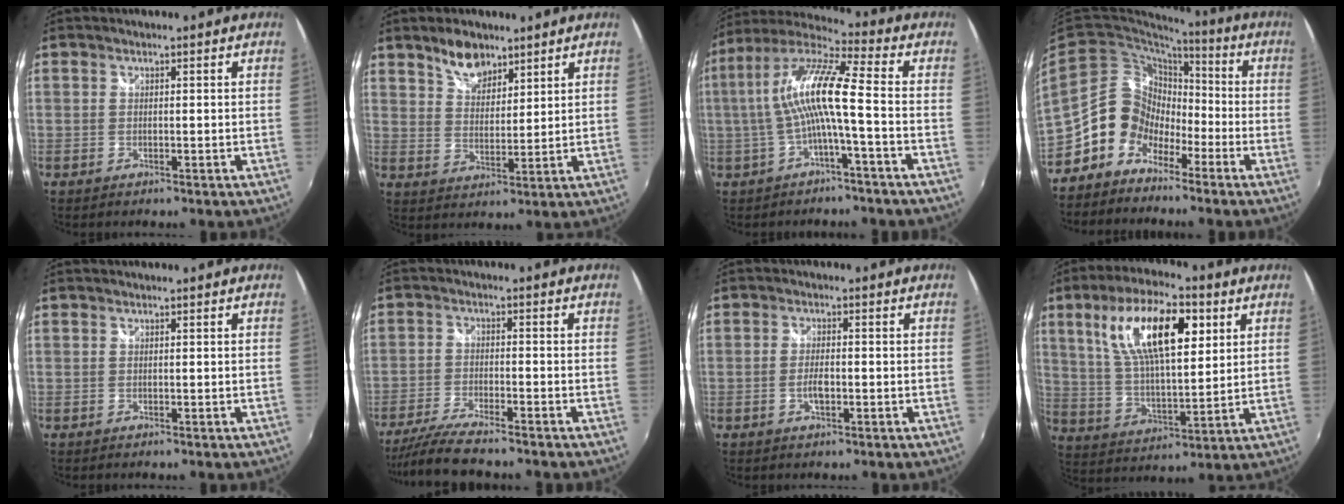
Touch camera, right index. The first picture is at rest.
{"total": 6.9, "force": [5.2, 3.5, 3.0], "torque": [-0.043, 0.008, 0.095]}
{"total": 12.2, "force": [-1.6, 0.8, 12.1], "torque": [-0.236, 0.015, -0.029]}
{"total": 13.0, "force": [-5.8, 10.6, 4.7], "torque": [-0.095, 0.035, -0.118]}
{"total": 0.0}
{"total": 9.3, "force": [-8.2, 0.9, 4.4], "torque": [-0.108, -0.024, -0.149]}
{"total": 2.9, "force": [-1.0, 1.2, 2.4], "torque": [-0.049, -0.001, -0.020]}
{"total": 18.0, "force": [7.2, 6.9, 14.9], "torque": [-0.271, 0.021, 0.134]}